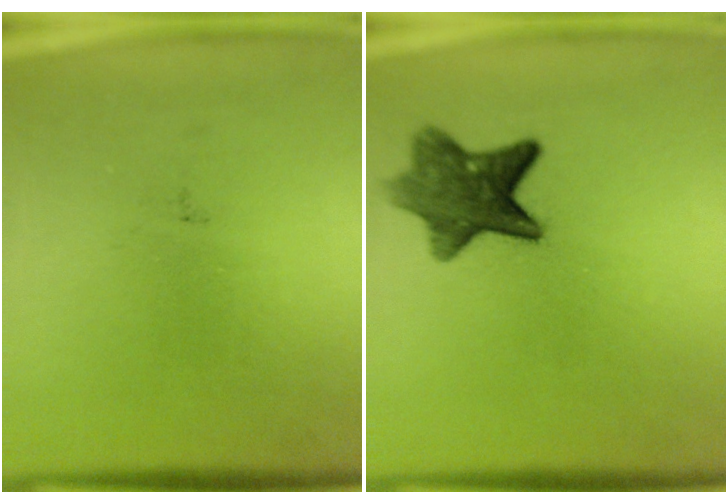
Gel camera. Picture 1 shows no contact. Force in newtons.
{"total": 8.3}